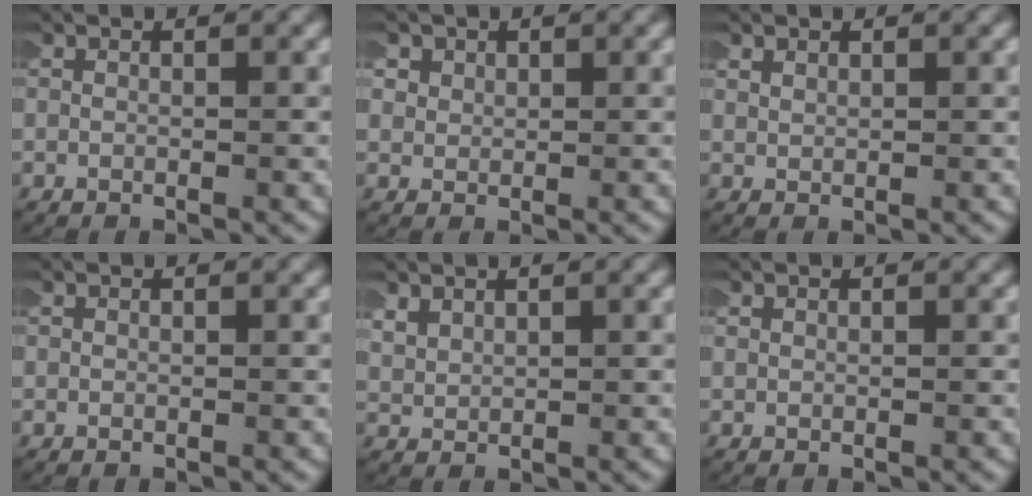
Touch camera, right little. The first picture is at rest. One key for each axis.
{"total": 2.0, "fx": 0.8, "fy": 1.7, "fz": 0.7, "tx": -0.032, "ty": -0.003, "tz": 0.014}
{"total": 0.9, "fx": 0.7, "fy": 0.4, "fz": 0.4, "tx": -0.014, "ty": -0.002, "tz": 0.018}
{"total": 0.0}
{"total": 1.7, "fx": 1.2, "fy": 1.0, "fz": 0.8, "tx": -0.029, "ty": -0.006, "tz": 0.032}
{"total": 0.0}